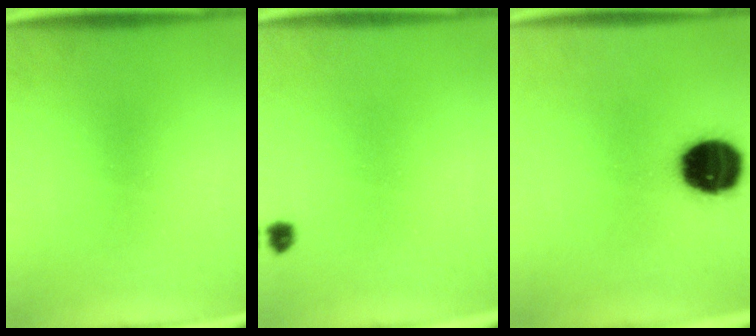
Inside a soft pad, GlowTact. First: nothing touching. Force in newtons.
{"total": 1.4}
{"total": 16.3}